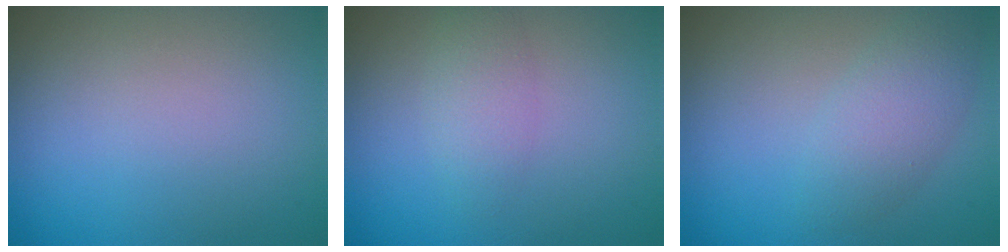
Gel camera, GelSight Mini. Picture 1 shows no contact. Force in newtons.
{"total": 1.9, "press": 1.9, "slide": 0.0}
{"total": 3.0, "press": 3.0, "slide": 0.1}